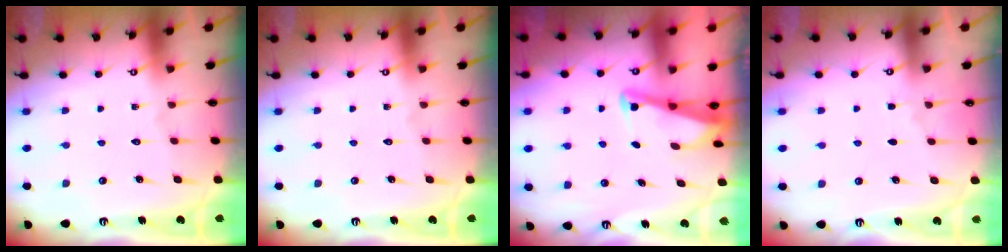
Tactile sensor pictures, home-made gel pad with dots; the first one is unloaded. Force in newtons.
{"total": 0.0}
{"total": 2.7, "press": 2.7, "slide": 0.3}
{"total": 1.2, "press": 1.2, "slide": 0.3}